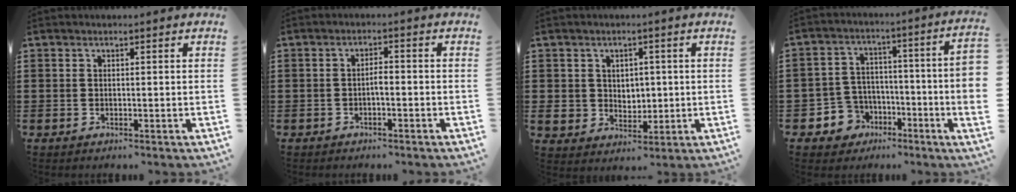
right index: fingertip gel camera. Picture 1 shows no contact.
{"total": 1.6, "force": [-0.7, 0.3, 1.5], "torque": [-0.029, 0.000, -0.013]}
{"total": 4.1, "force": [1.3, 3.8, 0.7], "torque": [-0.034, 0.012, 0.023]}
{"total": 6.9, "force": [-3.7, 4.4, 3.9], "torque": [-0.091, 0.013, -0.070]}